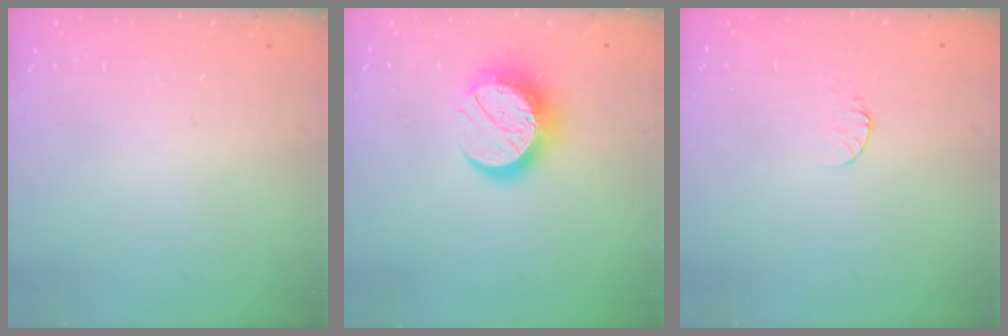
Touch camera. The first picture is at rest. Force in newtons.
{"total": 12.3, "press": 12.2, "slide": 0.9}
{"total": 4.8, "press": 4.8, "slide": 0.5}